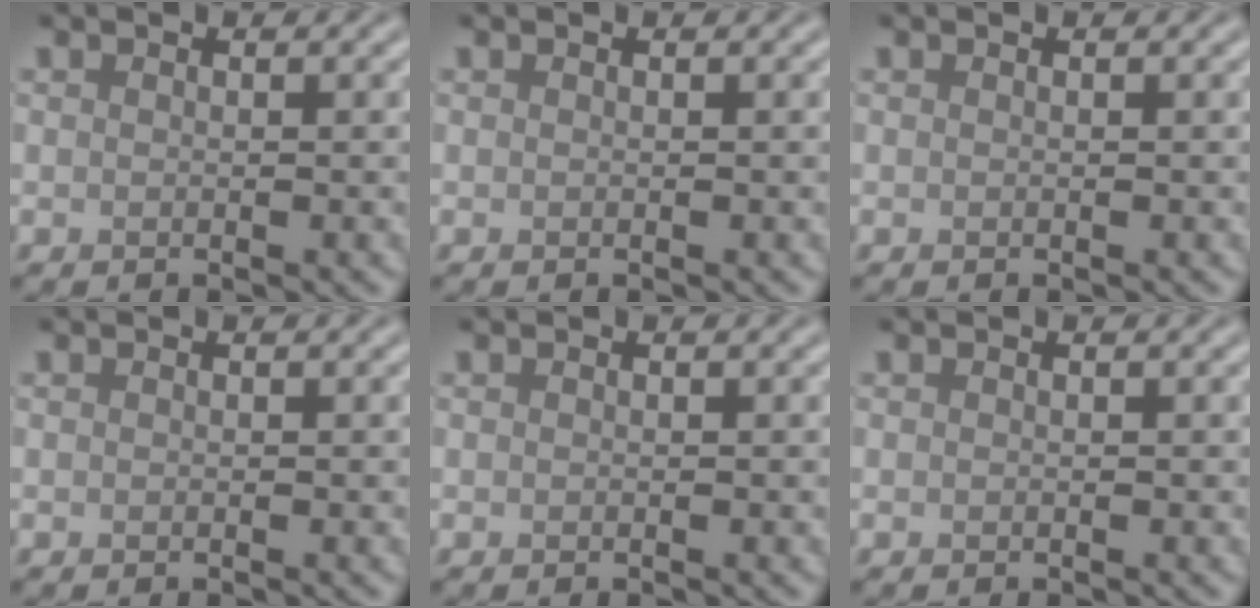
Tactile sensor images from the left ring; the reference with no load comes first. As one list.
[{"total": 0.0}, {"total": 0.0}, {"total": 0.0}, {"total": 0.0}, {"total": 0.0}]